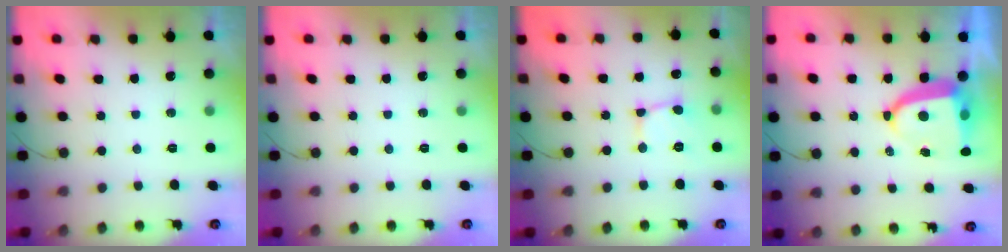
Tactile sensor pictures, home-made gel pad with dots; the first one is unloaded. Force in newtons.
{"total": 0.0}
{"total": 2.6, "press": 2.6, "slide": 0.2}
{"total": 8.4, "press": 8.3, "slide": 1.1}